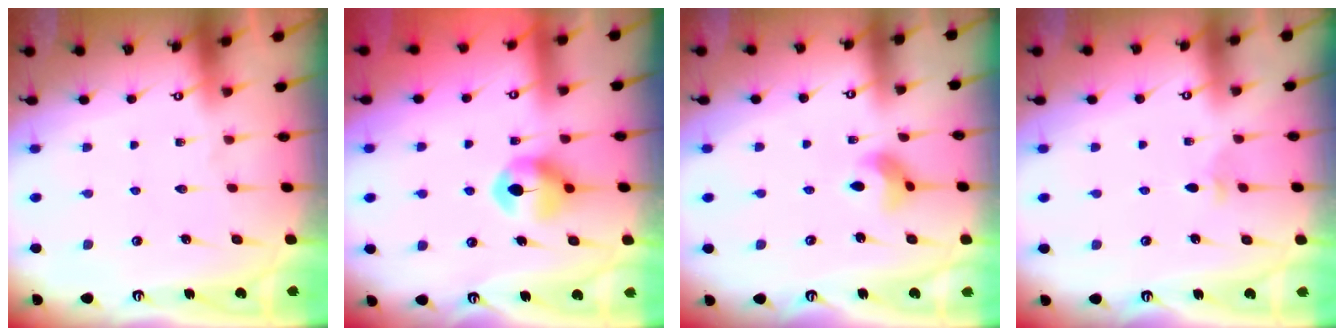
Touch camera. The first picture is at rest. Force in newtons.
{"total": 7.4, "press": 7.4, "slide": 0.5}
{"total": 6.3, "press": 6.3, "slide": 0.4}
{"total": 3.4, "press": 3.3, "slide": 0.9}